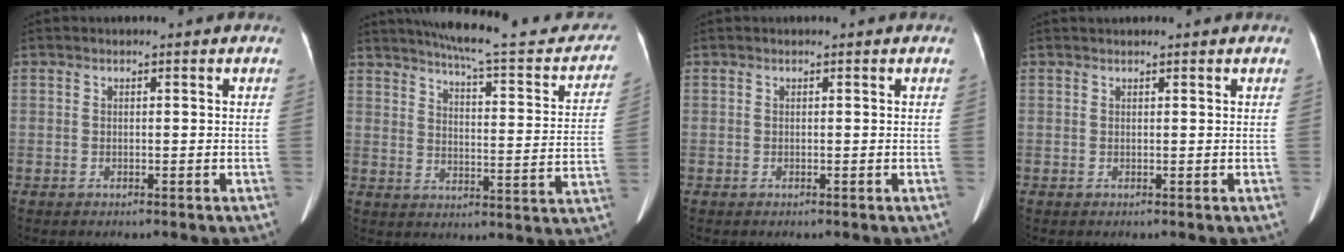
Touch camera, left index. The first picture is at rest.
{"total": 21.7, "force": [19.0, 3.7, 9.9], "torque": [-0.125, -0.021, 0.232]}
{"total": 0.0}
{"total": 1.9, "force": [1.8, 0.2, 0.6], "torque": [-0.009, 0.028, 0.027]}